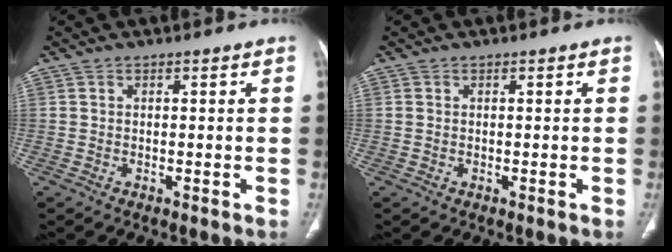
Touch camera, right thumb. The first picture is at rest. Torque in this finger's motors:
{"motor_torque": [-0.34, 0.04, -0.29, 0.20, -0.07]}